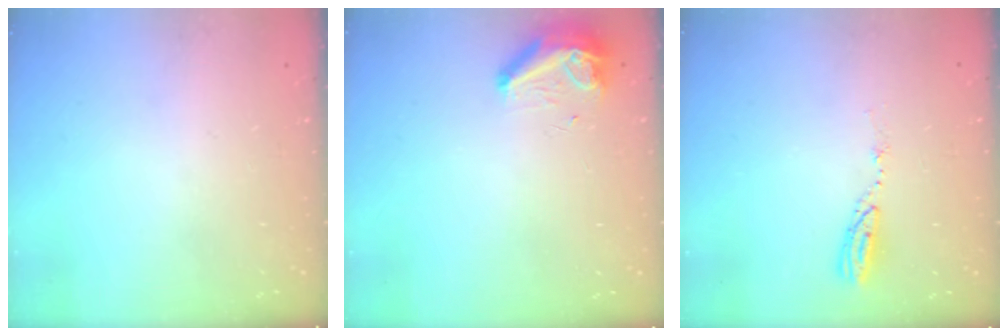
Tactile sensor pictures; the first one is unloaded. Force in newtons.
{"total": 9.6, "press": 8.7, "slide": 4.2}
{"total": 5.3, "press": 5.3, "slide": 0.2}